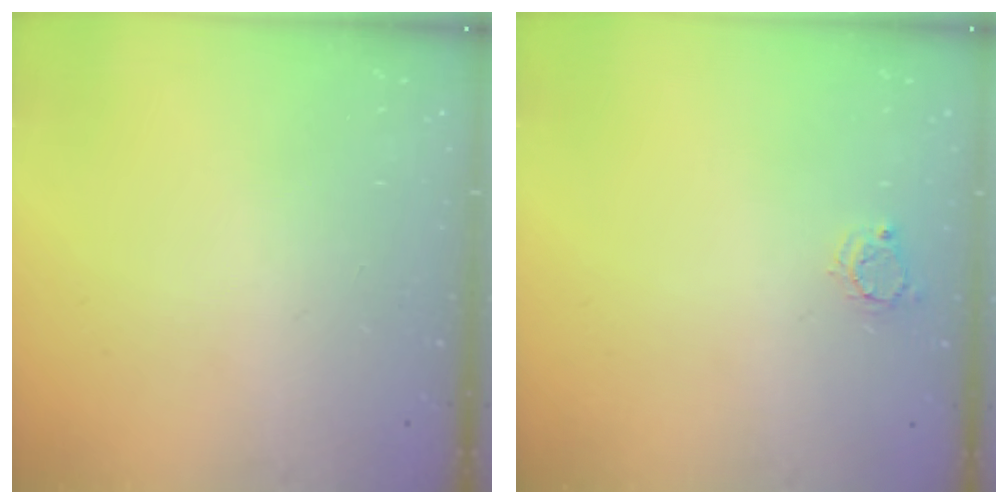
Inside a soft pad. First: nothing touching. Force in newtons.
{"total": 3.2, "press": 3.2, "slide": 0.2}